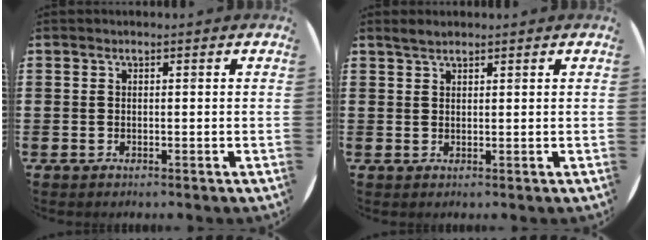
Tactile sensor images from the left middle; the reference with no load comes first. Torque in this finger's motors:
{"motor_torque": [0.37, -0.27, 0.02, 0.00]}